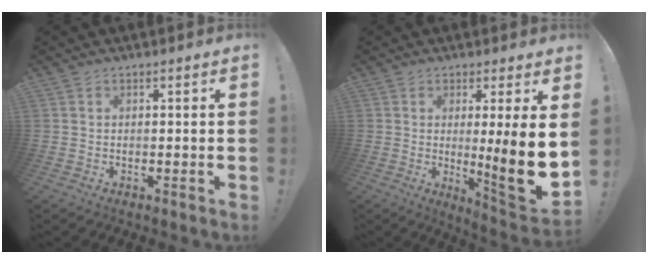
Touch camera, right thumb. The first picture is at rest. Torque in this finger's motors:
{"motor_torque": [1.58, 2.25, 1.53, -0.03, 0.40]}